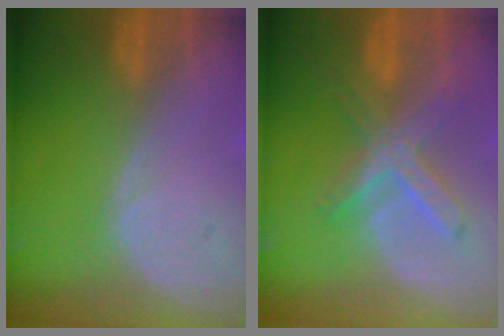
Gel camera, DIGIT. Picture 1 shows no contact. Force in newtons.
{"total": 7.5, "press": 6.4, "slide": 3.8}